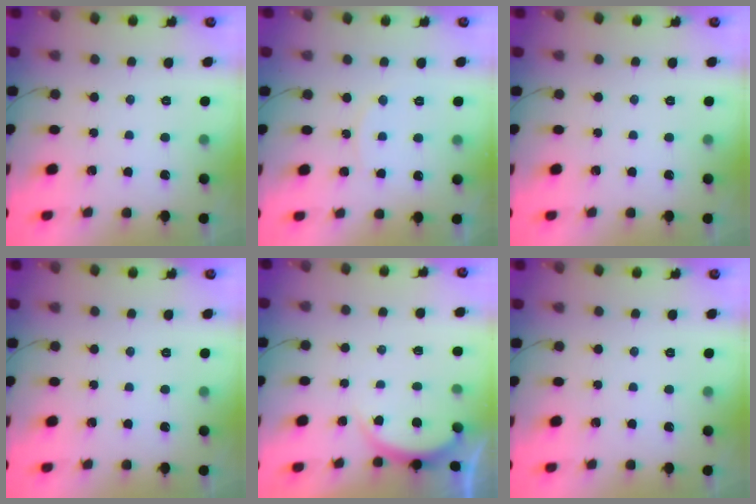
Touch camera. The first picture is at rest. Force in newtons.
{"total": 5.4, "press": 5.4, "slide": 0.5}
{"total": 0.0}
{"total": 0.0}
{"total": 2.1, "press": 2.0, "slide": 0.5}
{"total": 0.0}